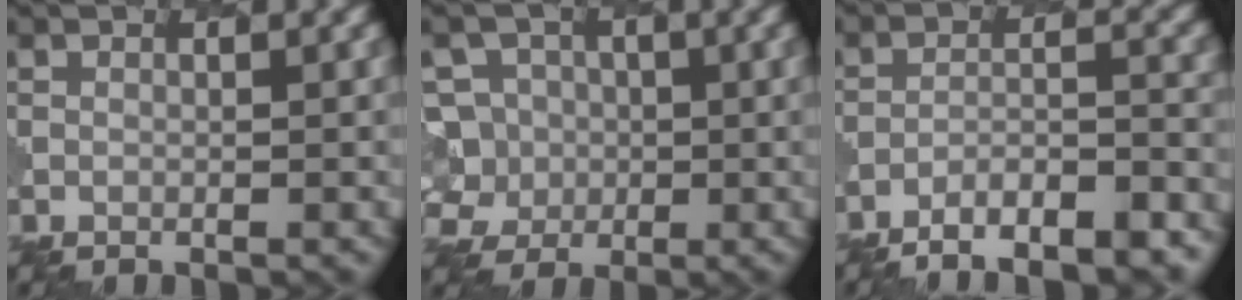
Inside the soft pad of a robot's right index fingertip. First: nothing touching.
{"total": 7.1, "force": [-0.9, 6.7, 2.1], "torque": [-0.047, 0.019, -0.049]}
{"total": 9.1, "force": [-7.6, 2.2, 4.5], "torque": [-0.066, -0.003, -0.108]}